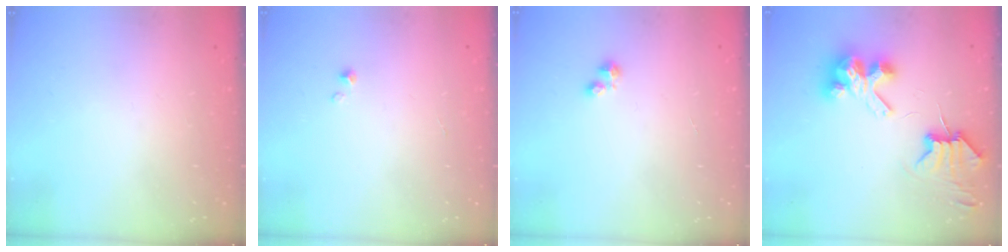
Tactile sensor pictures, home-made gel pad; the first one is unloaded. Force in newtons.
{"total": 0.0}
{"total": 1.9, "press": 1.8, "slide": 0.2}
{"total": 6.3, "press": 6.3, "slide": 0.8}